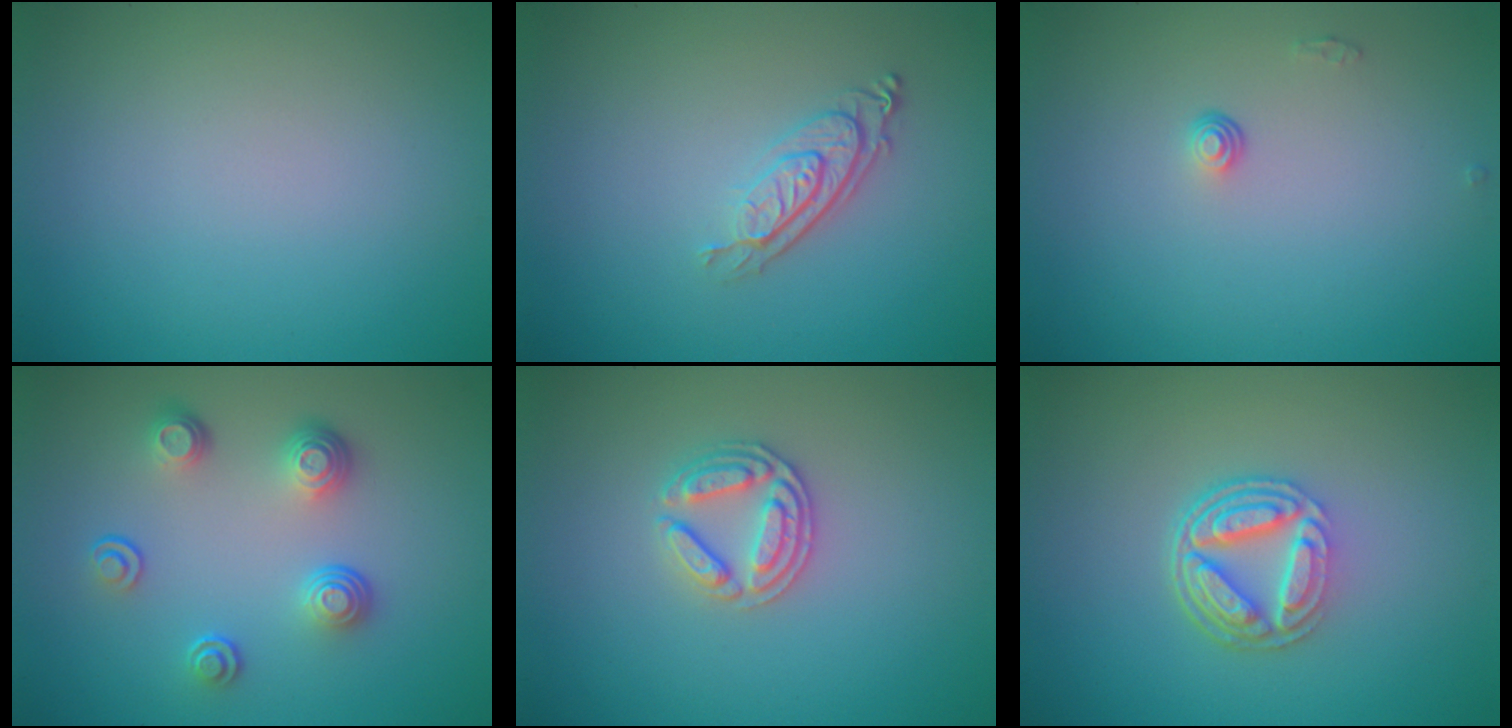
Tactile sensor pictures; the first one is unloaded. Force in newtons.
{"total": 2.9, "press": 2.0, "slide": 2.0}
{"total": 0.8, "press": 0.5, "slide": 0.6}
{"total": 3.8, "press": 2.8, "slide": 2.6}
{"total": 2.7, "press": 2.7, "slide": 0.6}
{"total": 5.3, "press": 3.9, "slide": 3.7}